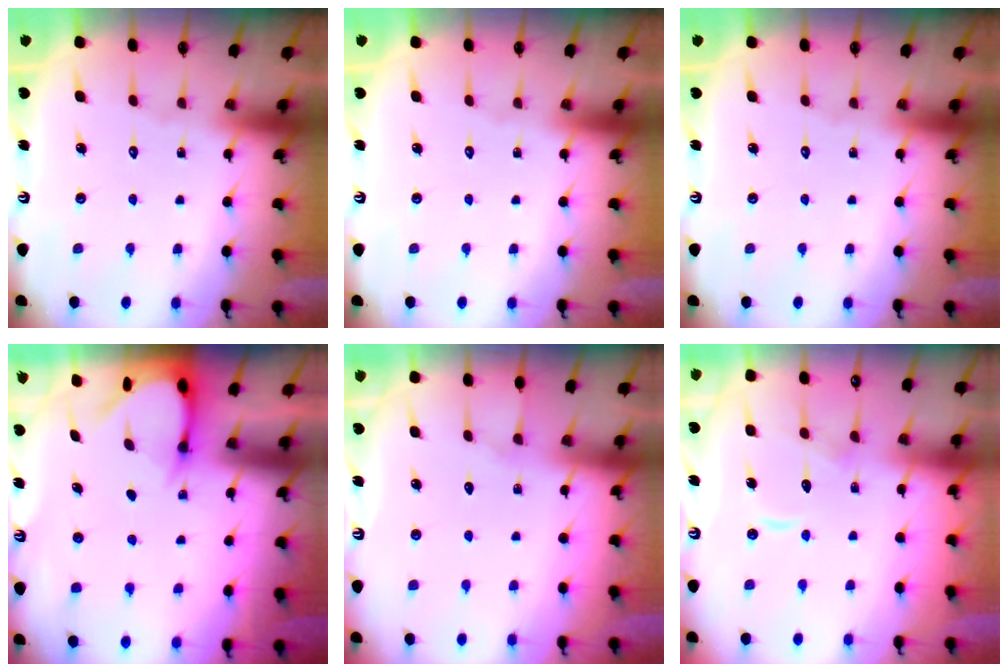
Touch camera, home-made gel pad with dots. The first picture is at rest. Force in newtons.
{"total": 0.0}
{"total": 0.0}
{"total": 3.7, "press": 3.7, "slide": 0.2}
{"total": 3.4, "press": 3.4, "slide": 0.6}
{"total": 9.4, "press": 9.4, "slide": 1.0}